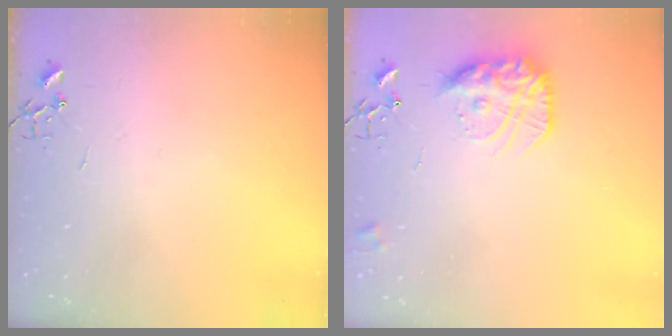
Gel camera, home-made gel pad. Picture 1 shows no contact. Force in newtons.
{"total": 16.5, "press": 16.4, "slide": 1.3}